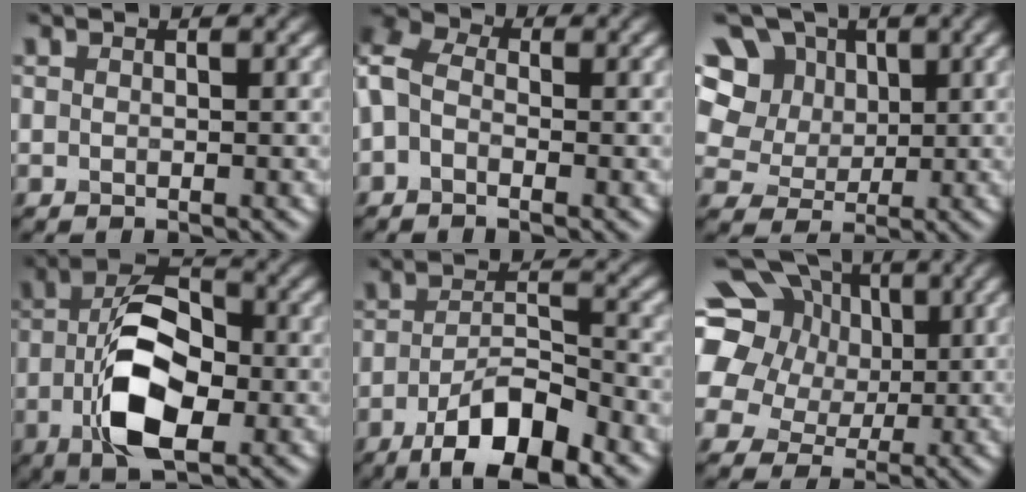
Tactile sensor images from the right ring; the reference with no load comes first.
{"total": 4.7, "force": [-0.2, 3.4, 3.2], "torque": [-0.082, 0.013, -0.020]}
{"total": 13.7, "force": [5.3, 11.0, 6.1], "torque": [-0.149, 0.043, 0.085]}
{"total": 9.7, "force": [-2.2, 5.0, 8.0], "torque": [-0.148, 0.002, -0.044]}
{"total": 7.7, "force": [-4.4, 2.6, 5.8], "torque": [-0.101, 0.001, -0.078]}
{"total": 20.0, "force": [6.3, 16.8, 8.9], "torque": [-0.223, 0.054, 0.083]}